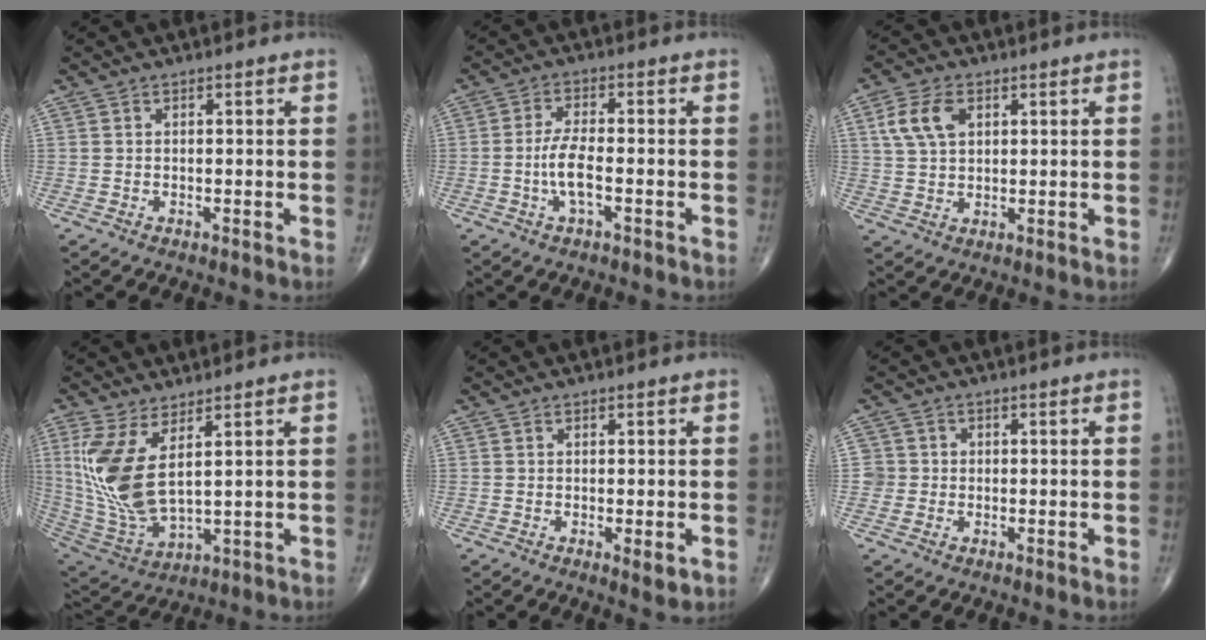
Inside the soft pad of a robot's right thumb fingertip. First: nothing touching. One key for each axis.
{"total": 5.4, "fx": -1.5, "fy": 1.7, "fz": 4.9, "tx": -0.102, "ty": 0.012, "tz": -0.031}
{"total": 7.3, "fx": 2.5, "fy": 4.6, "fz": 5.0, "tx": -0.097, "ty": 0.000, "tz": 0.049}
{"total": 13.9, "fx": 4.2, "fy": 5.7, "fz": 12.0, "tx": -0.262, "ty": -0.031, "tz": 0.101}
{"total": 2.4, "fx": -0.5, "fy": 0.7, "fz": 2.2, "tx": -0.031, "ty": -0.008, "tz": -0.004}
{"total": 2.7, "fx": -0.2, "fy": 2.7, "fz": 0.0, "tx": 0.024, "ty": 0.009, "tz": -0.007}